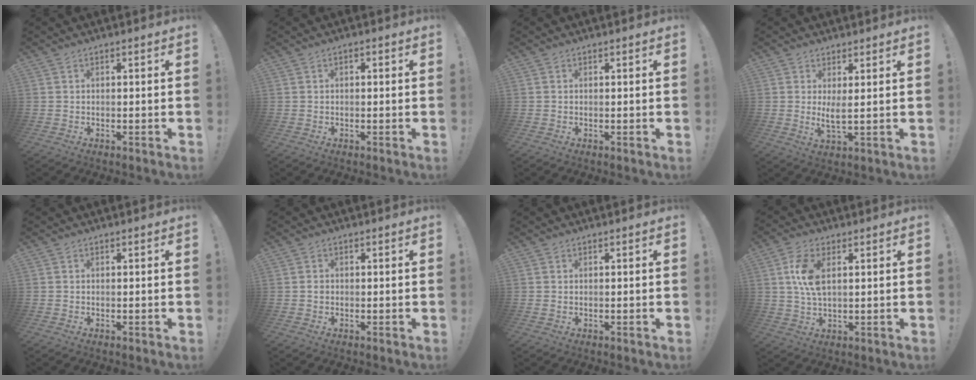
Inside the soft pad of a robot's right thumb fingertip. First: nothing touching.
{"total": 0.8, "force": [-0.6, 0.5, 0.2], "torque": [-0.006, 0.005, -0.010]}
{"total": 0.0}
{"total": 4.3, "force": [1.9, 0.6, 3.8], "torque": [-0.052, -0.020, 0.031]}
{"total": 0.0}
{"total": 1.0, "force": [-0.1, 0.9, 0.4], "torque": [0.000, 0.001, -0.003]}
{"total": 0.0}
{"total": 8.5, "force": [2.1, 4.3, 7.0], "torque": [-0.141, -0.003, 0.034]}